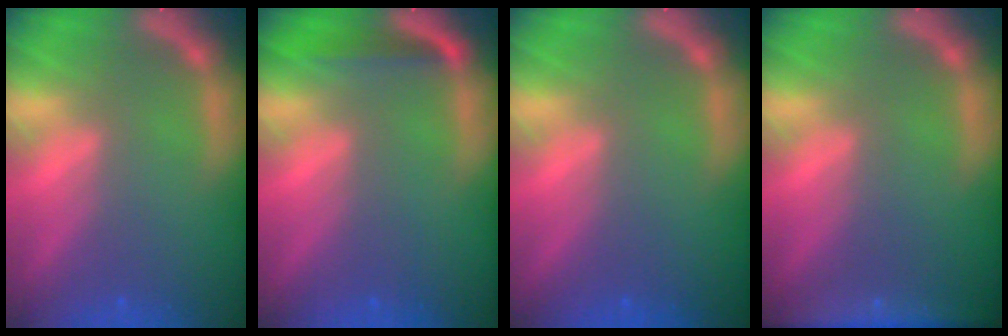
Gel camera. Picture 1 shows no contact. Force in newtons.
{"total": 2.5}
{"total": 0.0}
{"total": 5.5}